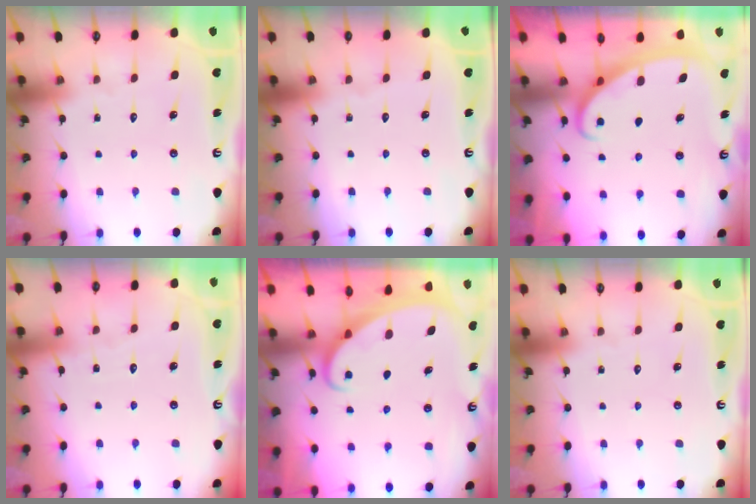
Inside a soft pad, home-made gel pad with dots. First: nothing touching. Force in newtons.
{"total": 0.0}
{"total": 2.5, "press": 2.5, "slide": 0.5}
{"total": 2.4, "press": 2.4, "slide": 0.3}
{"total": 2.0, "press": 2.0, "slide": 0.2}
{"total": 0.0}